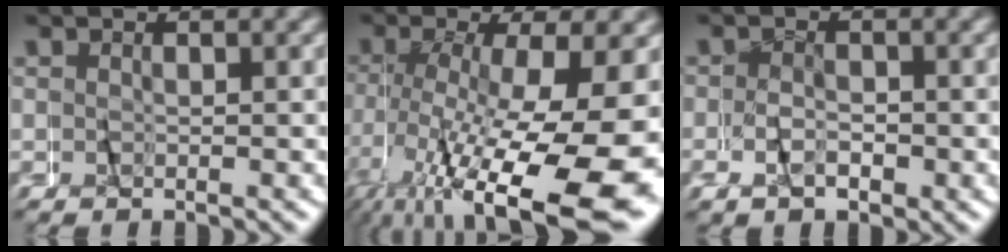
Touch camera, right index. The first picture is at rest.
{"total": 12.6, "force": [-4.1, 4.7, 10.9], "torque": [-0.183, -0.035, -0.034]}
{"total": 2.1, "force": [-0.7, 1.8, 0.8], "torque": [-0.009, 0.000, -0.019]}